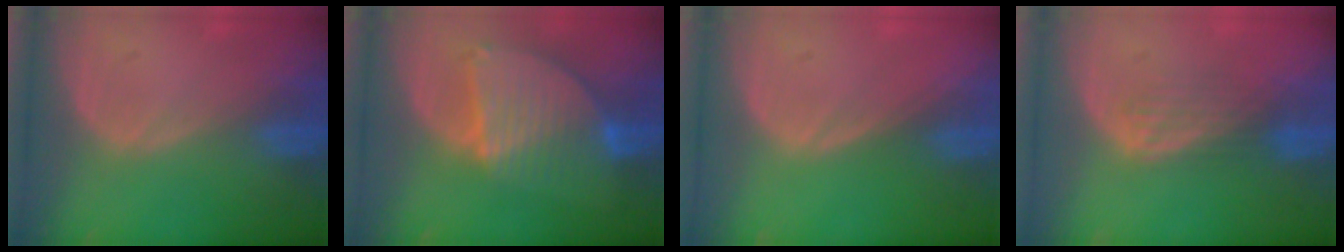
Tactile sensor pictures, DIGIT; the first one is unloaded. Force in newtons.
{"total": 8.7, "press": 7.6, "slide": 4.2}
{"total": 0.0}
{"total": 3.7, "press": 3.2, "slide": 1.8}